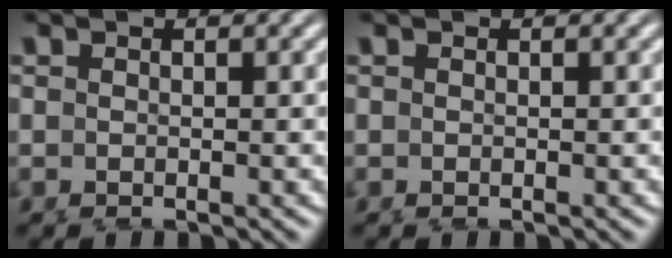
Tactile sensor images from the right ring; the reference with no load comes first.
{"total": 0.0}